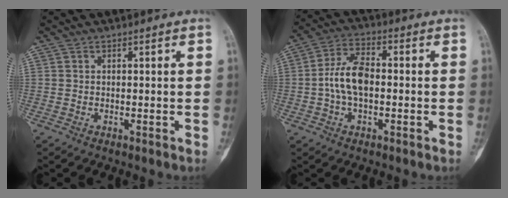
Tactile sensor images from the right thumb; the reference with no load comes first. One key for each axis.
{"total": 8.7, "fx": -0.7, "fy": 4.7, "fz": 7.2, "tx": -0.142, "ty": 0.023, "tz": -0.020}